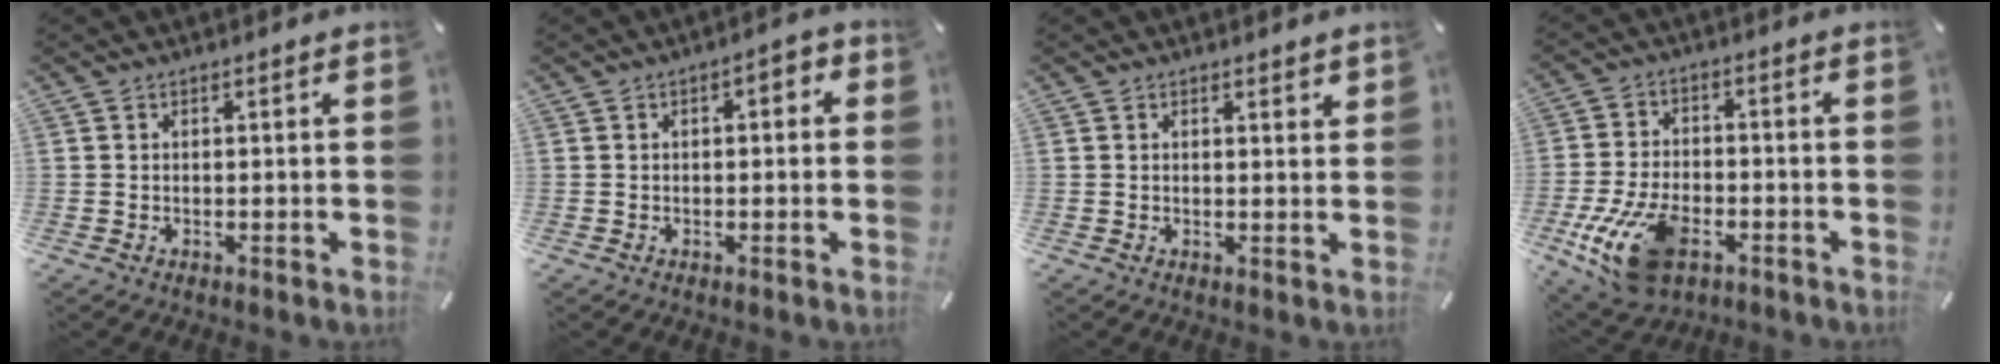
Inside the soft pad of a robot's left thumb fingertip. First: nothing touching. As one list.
[{"total": 2.7, "force": [-0.4, 1.3, 2.3], "torque": [-0.036, 0.007, -0.010]}, {"total": 1.2, "force": [1.0, 0.3, 0.6], "torque": [-0.004, -0.004, 0.016]}, {"total": 15.2, "force": [-6.4, 8.7, 10.7], "torque": [-0.212, 0.017, -0.107]}]